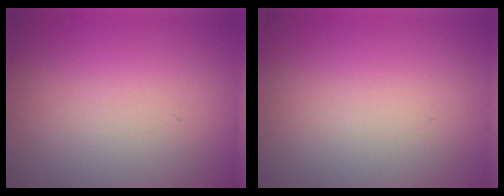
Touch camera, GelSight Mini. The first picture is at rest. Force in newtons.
{"total": 0.0}